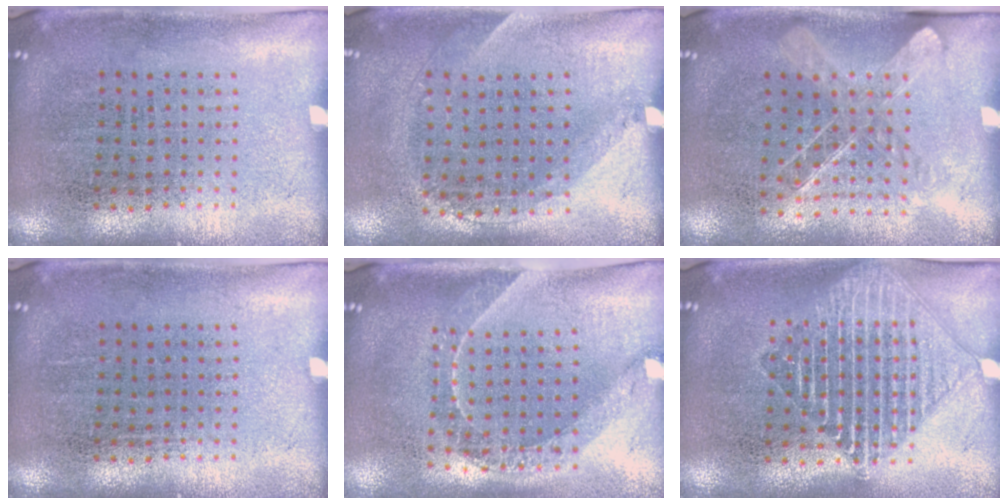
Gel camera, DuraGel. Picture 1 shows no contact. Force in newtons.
{"total": 1.4, "press": 1.0, "slide": 1.0}
{"total": 1.3, "press": 1.1, "slide": 0.7}
{"total": 0.0}
{"total": 1.5, "press": 1.3, "slide": 0.9}
{"total": 1.8, "press": 1.8, "slide": 0.2}